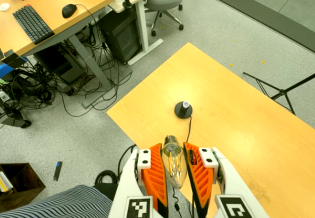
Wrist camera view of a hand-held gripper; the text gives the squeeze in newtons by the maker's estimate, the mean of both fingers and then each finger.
{"total": 20.5, "left": 21.7, "right": 19.4}